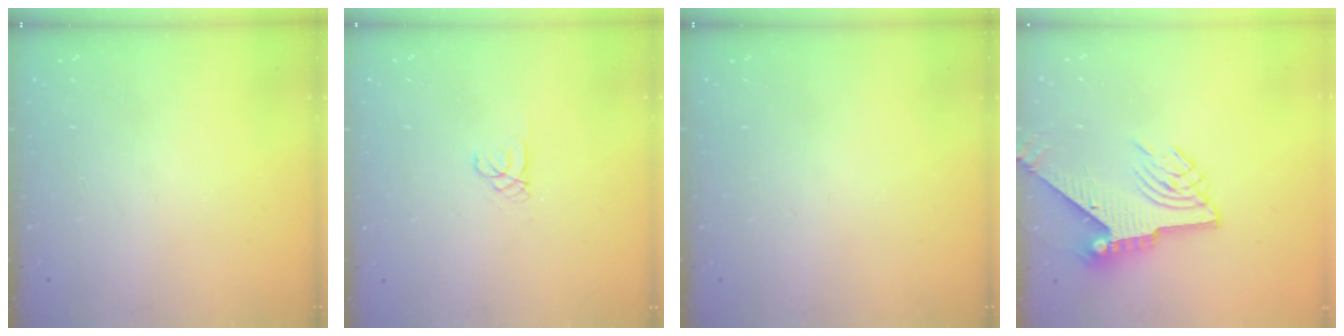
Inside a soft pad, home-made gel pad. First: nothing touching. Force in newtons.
{"total": 0.6, "press": 0.6, "slide": 0.1}
{"total": 0.0}
{"total": 9.2, "press": 9.2, "slide": 0.7}